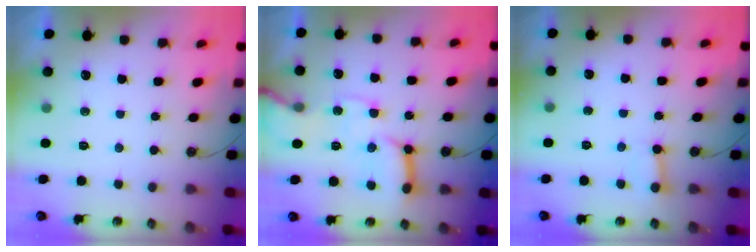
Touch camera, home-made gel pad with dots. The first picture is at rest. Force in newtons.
{"total": 16.6, "press": 16.4, "slide": 2.1}
{"total": 3.3, "press": 3.3, "slide": 0.2}